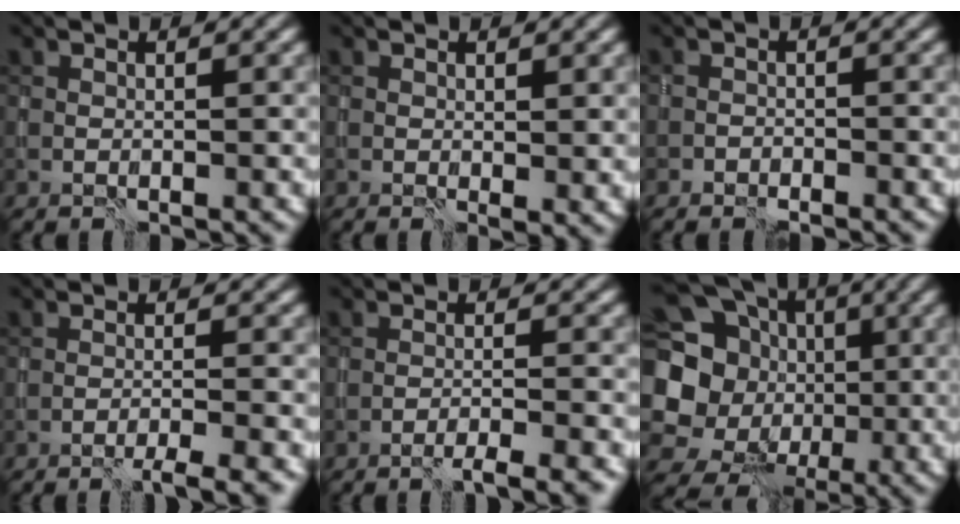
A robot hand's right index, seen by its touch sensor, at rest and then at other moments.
{"total": 1.2, "force": [0.5, 0.5, 1.0], "torque": [-0.015, -0.007, 0.010]}
{"total": 1.3, "force": [-1.2, 0.4, -0.3], "torque": [0.009, -0.003, -0.024]}
{"total": 2.8, "force": [-2.0, 0.1, 1.9], "torque": [-0.016, 0.001, -0.043]}
{"total": 3.0, "force": [-2.3, 0.2, 1.9], "torque": [-0.016, 0.005, -0.048]}
{"total": 18.4, "force": [0.7, 17.1, 6.6], "torque": [-0.173, 0.010, -0.018]}